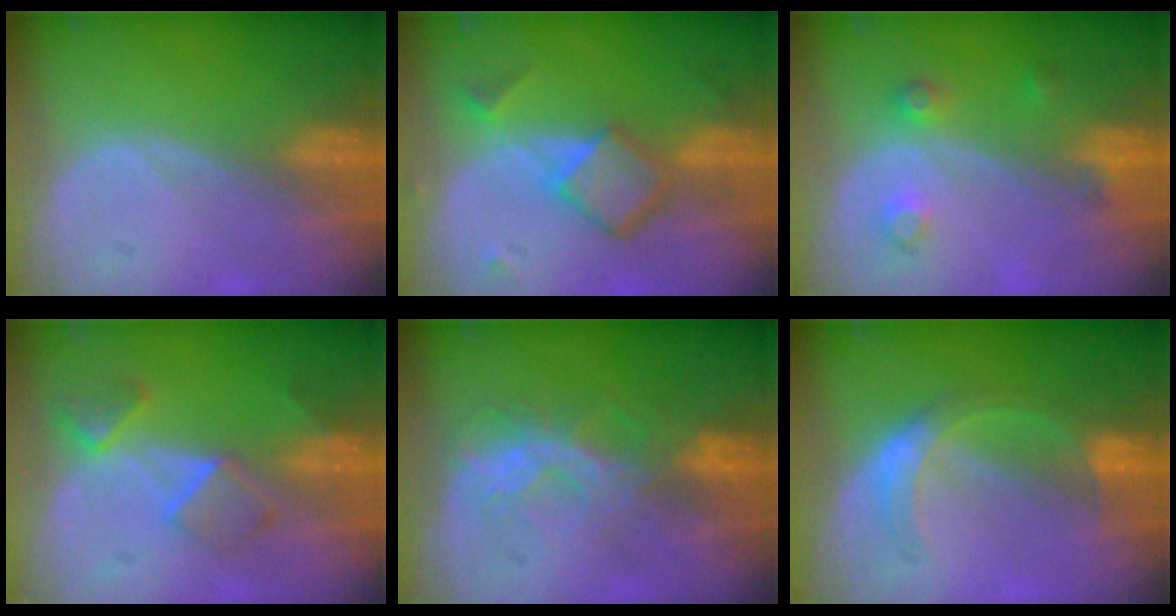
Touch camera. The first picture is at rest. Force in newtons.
{"total": 6.7, "press": 5.8, "slide": 3.3}
{"total": 3.5, "press": 3.2, "slide": 1.3}
{"total": 5.6, "press": 5.1, "slide": 2.2}
{"total": 6.4, "press": 6.1, "slide": 2.0}
{"total": 5.6, "press": 5.1, "slide": 2.2}